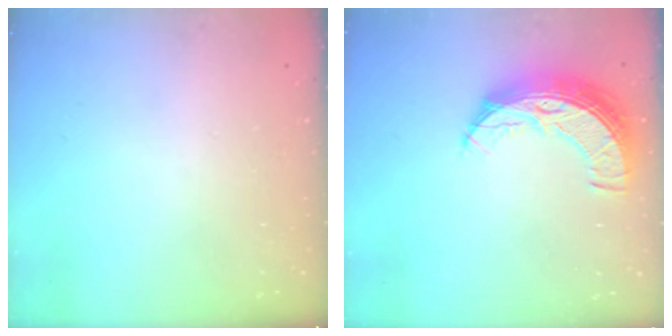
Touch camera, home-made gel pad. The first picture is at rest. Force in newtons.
{"total": 11.5, "press": 11.5, "slide": 0.9}